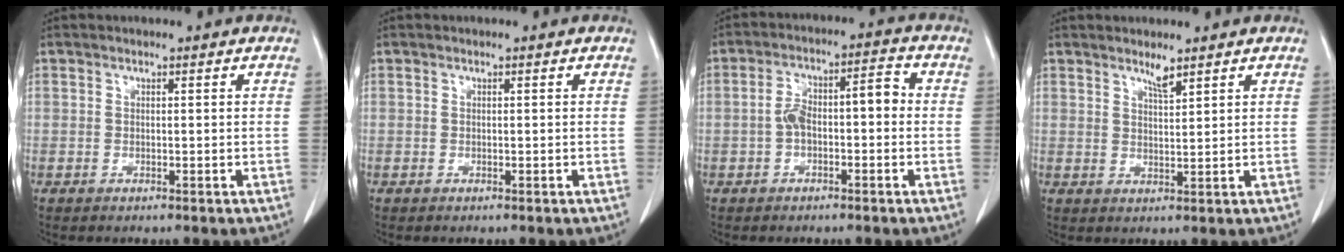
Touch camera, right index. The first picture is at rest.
{"total": 0.0}
{"total": 6.9, "force": [-0.8, 2.8, 6.3], "torque": [-0.119, 0.042, -0.012]}
{"total": 2.3, "force": [1.9, 0.1, 1.3], "torque": [-0.026, -0.006, 0.037]}